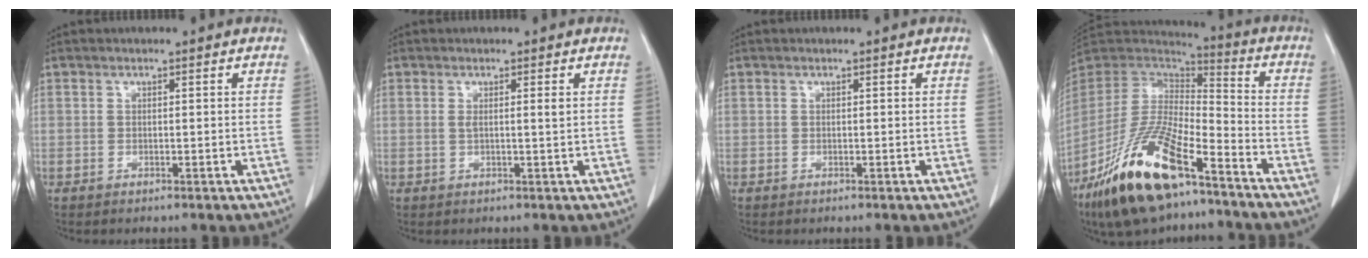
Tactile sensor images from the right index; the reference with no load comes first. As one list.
[{"total": 1.7, "force": [0.5, 0.0, 1.6], "torque": [-0.030, 0.004, 0.012]}, {"total": 0.0}, {"total": 20.6, "force": [-13.1, 5.7, 14.9], "torque": [-0.310, -0.027, -0.243]}]